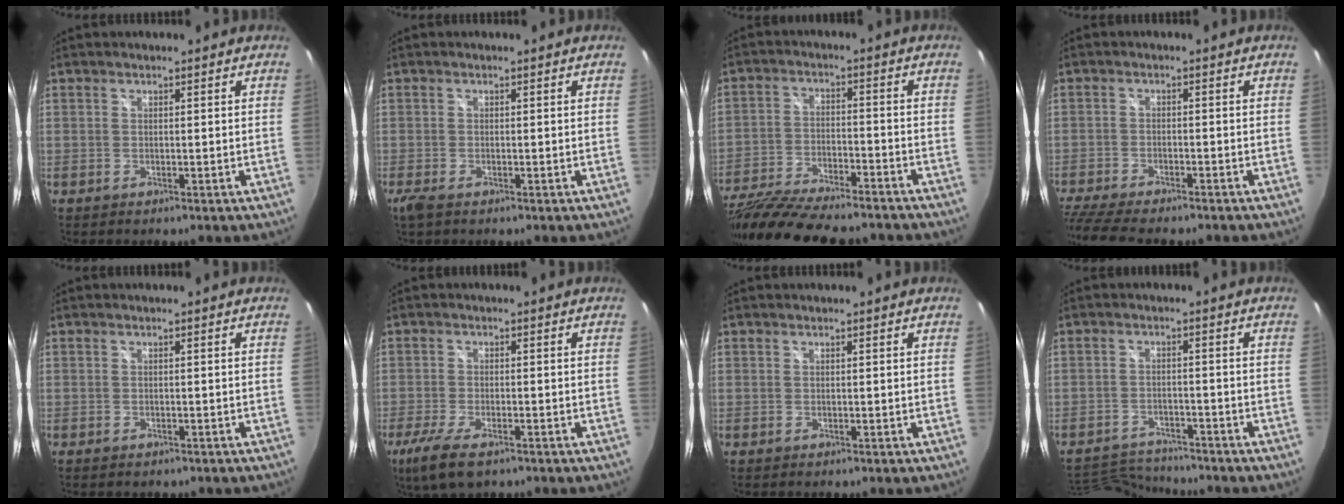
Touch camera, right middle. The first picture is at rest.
{"total": 2.2, "force": [-1.5, 0.7, 1.5], "torque": [-0.031, -0.009, -0.028]}
{"total": 23.0, "force": [-19.3, 5.5, 11.3], "torque": [-0.229, -0.047, -0.308]}
{"total": 12.0, "force": [-10.2, 2.4, 5.8], "torque": [-0.145, -0.033, -0.172]}
{"total": 1.6, "force": [-1.2, 0.8, 0.6], "torque": [-0.013, -0.007, -0.016]}
{"total": 7.7, "force": [-4.9, 2.5, 5.4], "torque": [-0.132, -0.027, -0.092]}
{"total": 0.0}
{"total": 9.4, "force": [-9.0, 1.7, 1.9], "torque": [-0.064, 0.002, -0.150]}